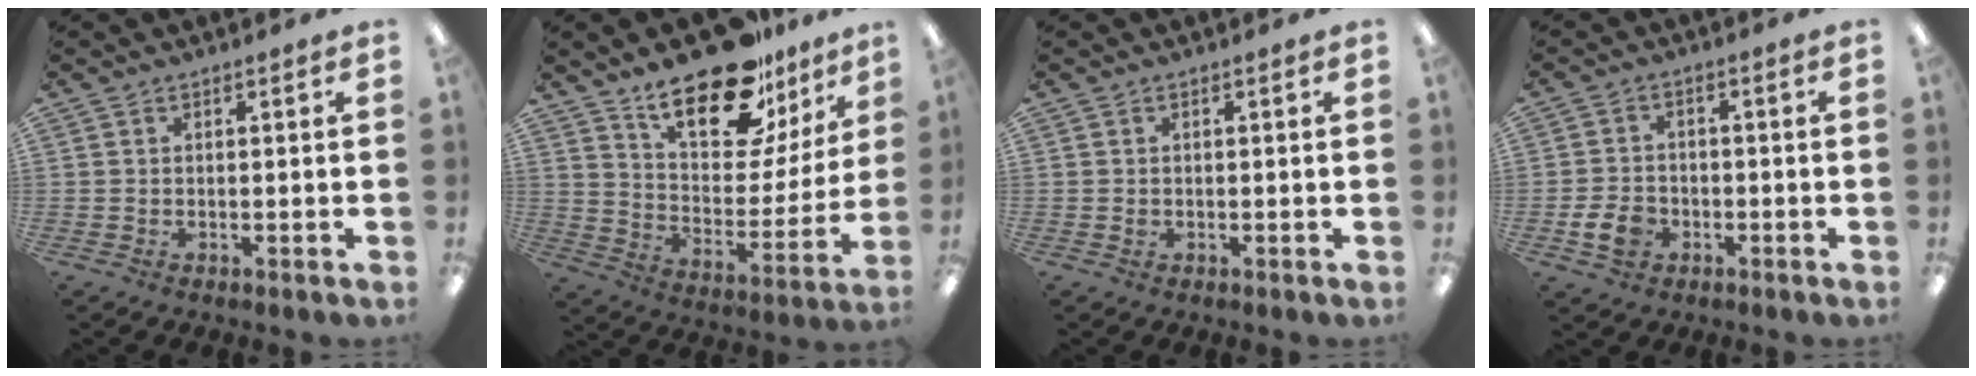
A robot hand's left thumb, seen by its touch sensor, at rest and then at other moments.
{"total": 22.6, "force": [16.0, 9.6, 12.8], "torque": [-0.201, -0.097, 0.274]}
{"total": 0.7, "force": [0.0, 0.6, 0.3], "torque": [-0.006, 0.004, -0.002]}
{"total": 6.0, "force": [-2.4, 4.4, 3.3], "torque": [-0.075, 0.008, -0.045]}